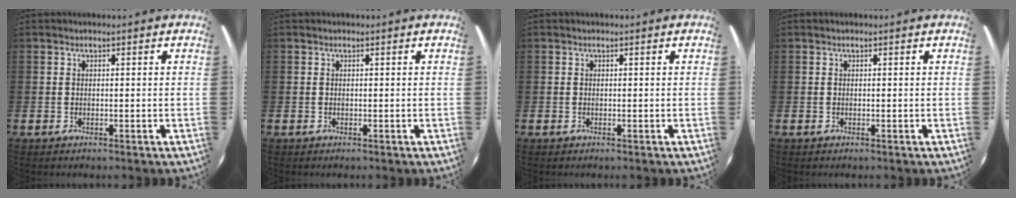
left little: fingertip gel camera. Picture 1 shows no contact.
{"total": 0.0}
{"total": 0.0}
{"total": 0.0}